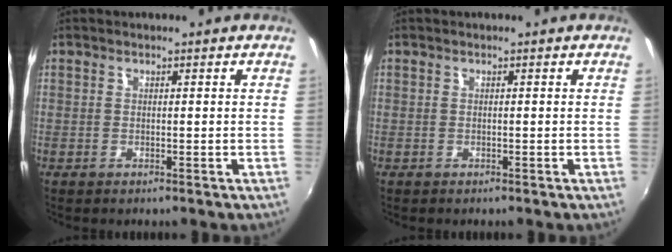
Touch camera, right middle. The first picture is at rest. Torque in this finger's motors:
{"motor_torque": [0.00, 0.04, 0.02, 0.00]}